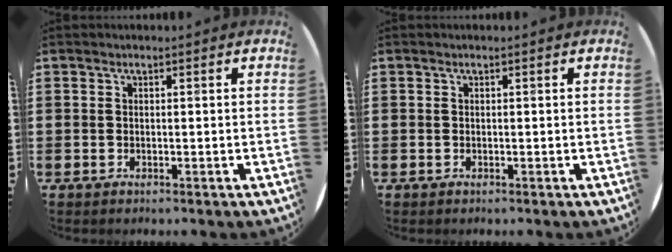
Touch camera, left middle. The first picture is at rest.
{"total": 0.0}